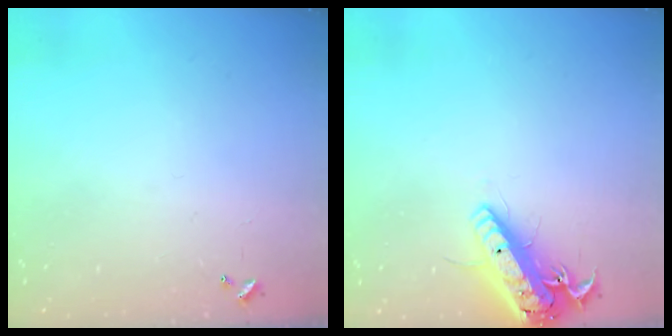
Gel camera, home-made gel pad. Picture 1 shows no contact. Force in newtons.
{"total": 17.6, "press": 17.2, "slide": 3.6}